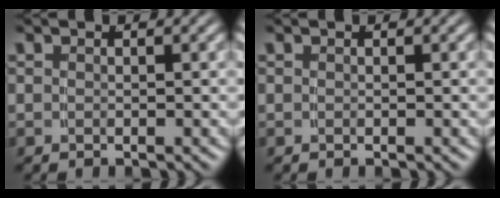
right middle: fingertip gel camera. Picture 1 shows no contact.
{"total": 0.0}